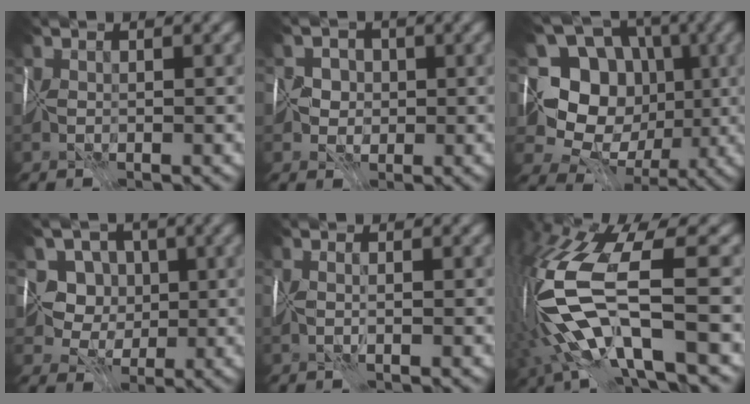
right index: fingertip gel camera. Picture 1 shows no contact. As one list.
[{"total": 1.7, "force": [0.4, 1.7, 0.0], "torque": [0.022, 0.009, 0.004]}, {"total": 9.5, "force": [0.8, 8.3, 4.5], "torque": [-0.056, -0.001, -0.005]}, {"total": 5.2, "force": [1.9, 4.5, 1.8], "torque": [-0.008, 0.015, 0.015]}, {"total": 0.8, "force": [-0.3, -0.3, 0.6], "torque": [0.000, -0.008, -0.006]}, {"total": 11.8, "force": [-1.8, 4.1, 10.9], "torque": [-0.243, 0.000, -0.025]}]